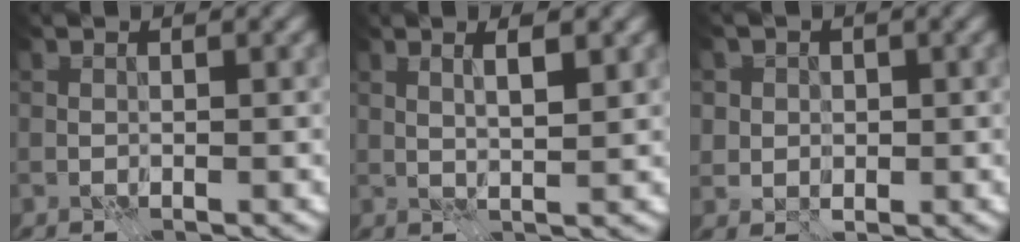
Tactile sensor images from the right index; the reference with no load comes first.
{"total": 2.2, "force": [1.2, 0.3, 1.8], "torque": [-0.019, -0.001, 0.021]}
{"total": 2.8, "force": [0.5, 2.7, 0.7], "torque": [0.005, 0.000, 0.004]}